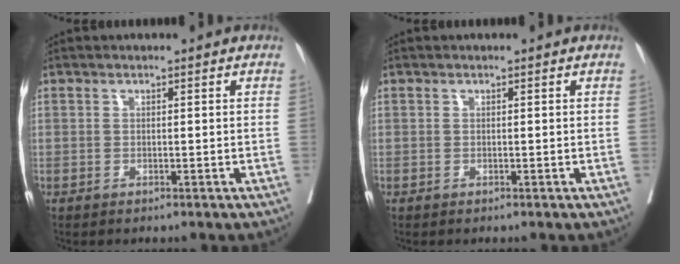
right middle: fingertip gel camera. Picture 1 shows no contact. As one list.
[{"total": 0.0}]